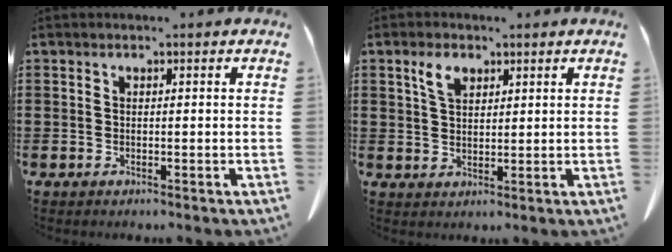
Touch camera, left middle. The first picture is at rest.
{"total": 3.5, "force": [2.0, 2.0, 2.0], "torque": [-0.040, 0.002, 0.036]}